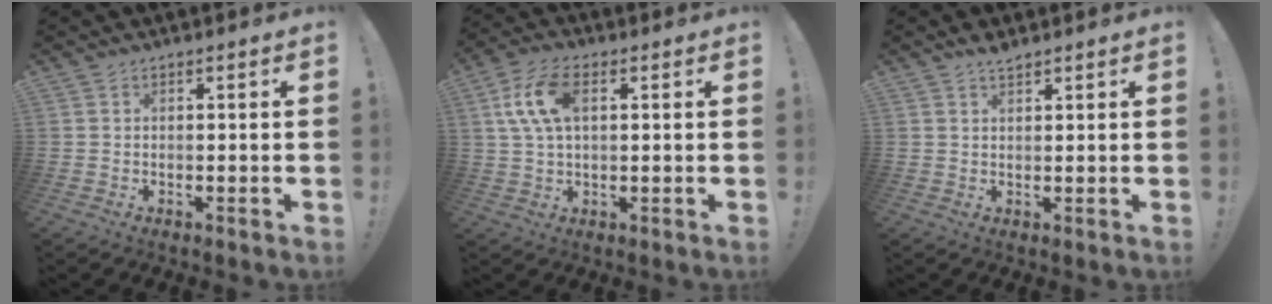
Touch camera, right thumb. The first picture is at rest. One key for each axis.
{"total": 11.5, "fx": 3.0, "fy": 6.2, "fz": 9.2, "tx": -0.182, "ty": 0.006, "tz": 0.057}
{"total": 2.5, "fx": 2.3, "fy": 0.5, "fz": 1.0, "tx": -0.007, "ty": -0.017, "tz": 0.039}